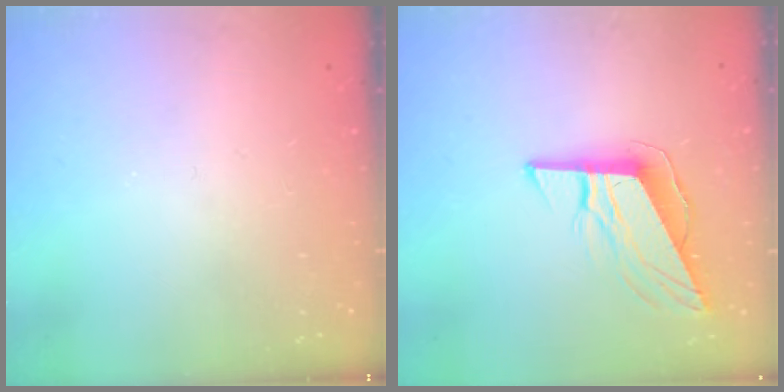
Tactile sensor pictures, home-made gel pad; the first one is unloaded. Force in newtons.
{"total": 10.3, "press": 10.2, "slide": 1.9}